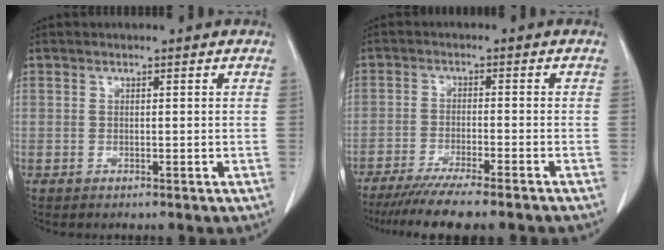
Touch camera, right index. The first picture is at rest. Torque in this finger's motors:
{"motor_torque": [1.08, -1.05, 0.44, 0.17]}